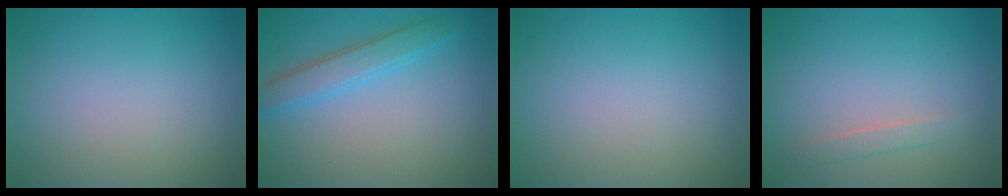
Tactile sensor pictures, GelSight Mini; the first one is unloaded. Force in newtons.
{"total": 2.9, "press": 2.9, "slide": 0.0}
{"total": 0.0}
{"total": 1.1, "press": 1.1, "slide": 0.1}